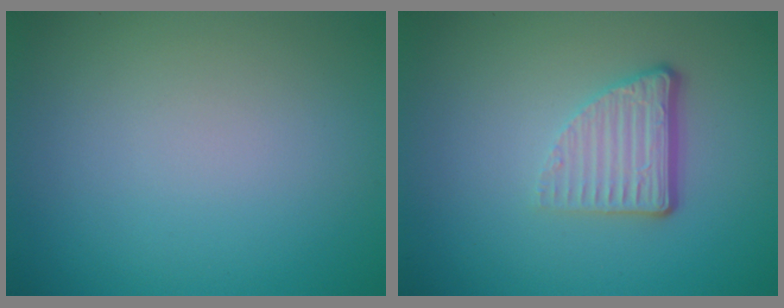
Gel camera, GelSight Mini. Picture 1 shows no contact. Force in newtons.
{"total": 3.7, "press": 2.4, "slide": 2.8}